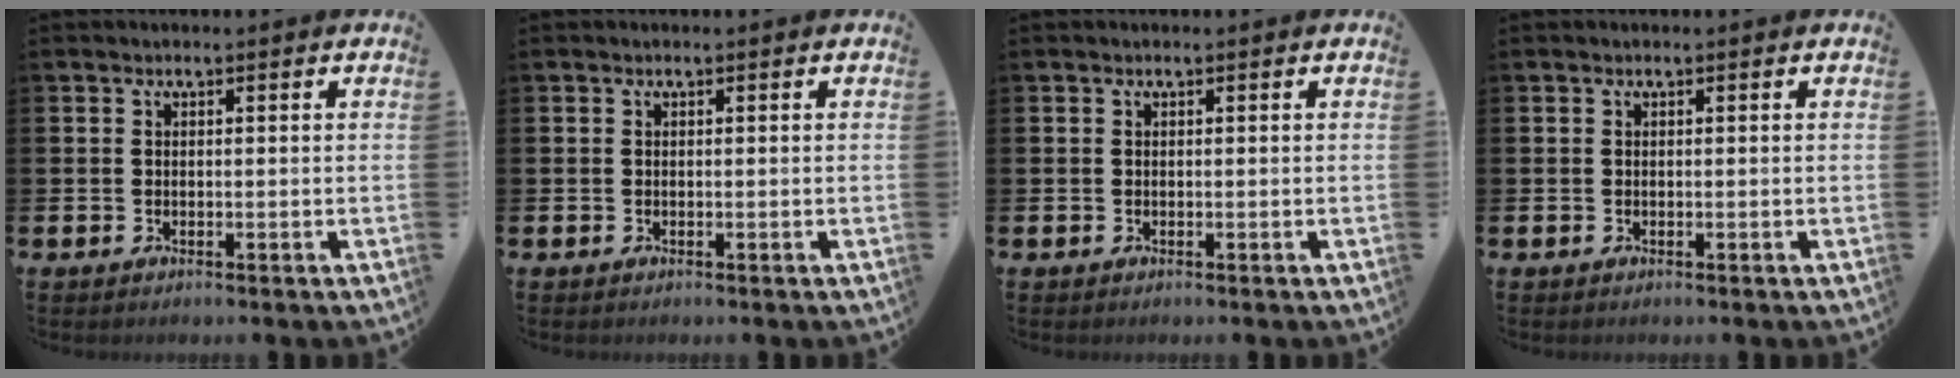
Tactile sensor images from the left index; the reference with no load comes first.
{"total": 0.0}
{"total": 0.0}
{"total": 0.0}